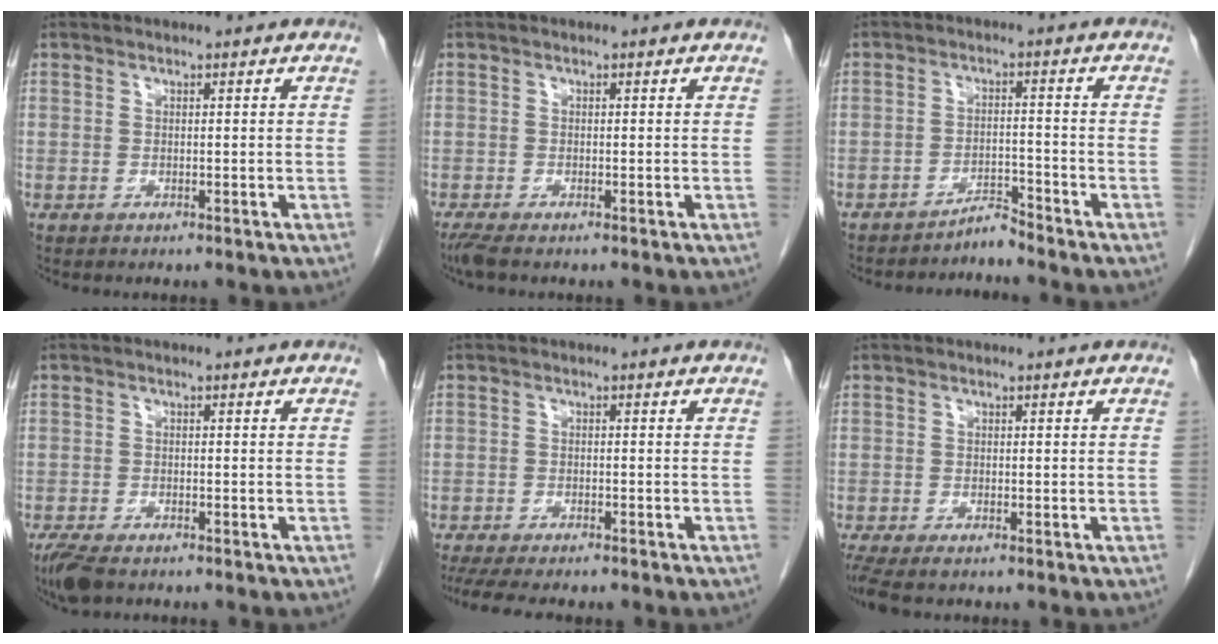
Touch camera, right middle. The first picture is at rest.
{"total": 1.8, "force": [-1.4, 0.1, 1.1], "torque": [-0.029, -0.009, -0.031]}
{"total": 2.7, "force": [-2.7, -0.2, 0.1], "torque": [0.007, -0.010, -0.047]}
{"total": 4.4, "force": [-3.4, 1.5, 2.4], "torque": [-0.052, -0.012, -0.058]}
{"total": 10.4, "force": [-8.6, 2.2, 5.3], "torque": [-0.075, -0.007, -0.120]}
{"total": 3.8, "force": [-2.9, 0.9, 2.3], "torque": [-0.043, -0.012, -0.049]}